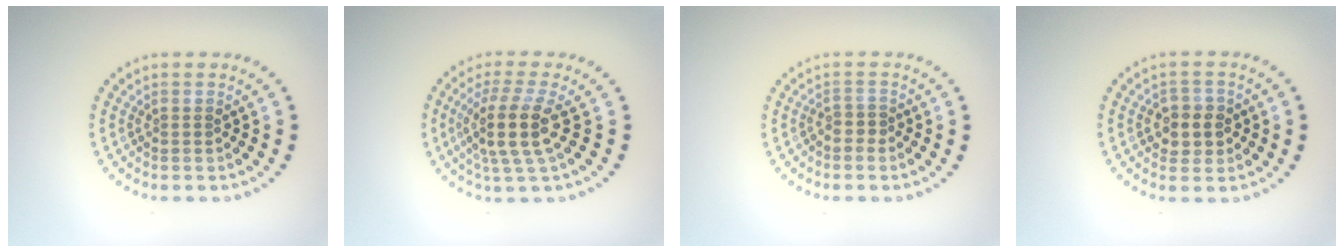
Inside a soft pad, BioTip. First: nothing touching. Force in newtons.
{"total": 4.3, "press": 3.5, "slide": 2.5}
{"total": 1.1, "press": 0.7, "slide": 0.9}
{"total": 2.7, "press": 2.6, "slide": 0.6}